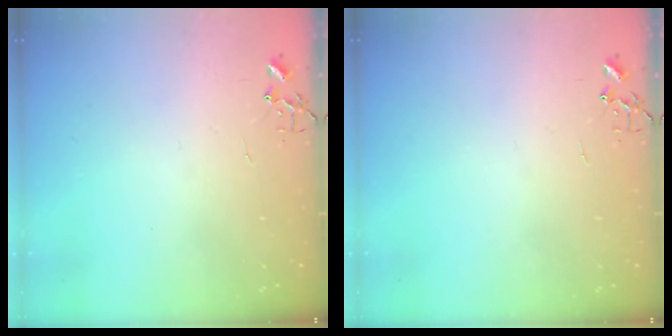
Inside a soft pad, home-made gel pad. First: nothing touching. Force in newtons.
{"total": 0.0}